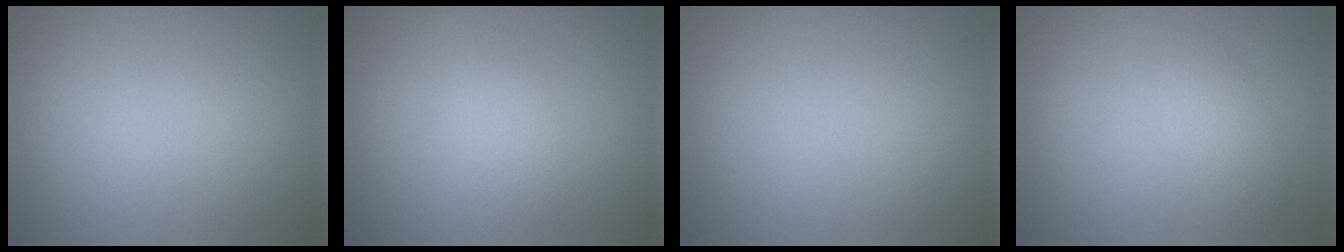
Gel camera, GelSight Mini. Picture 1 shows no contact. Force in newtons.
{"total": 2.3, "press": 2.3, "slide": 0.0}
{"total": 0.0}
{"total": 1.6, "press": 1.6, "slide": 0.1}